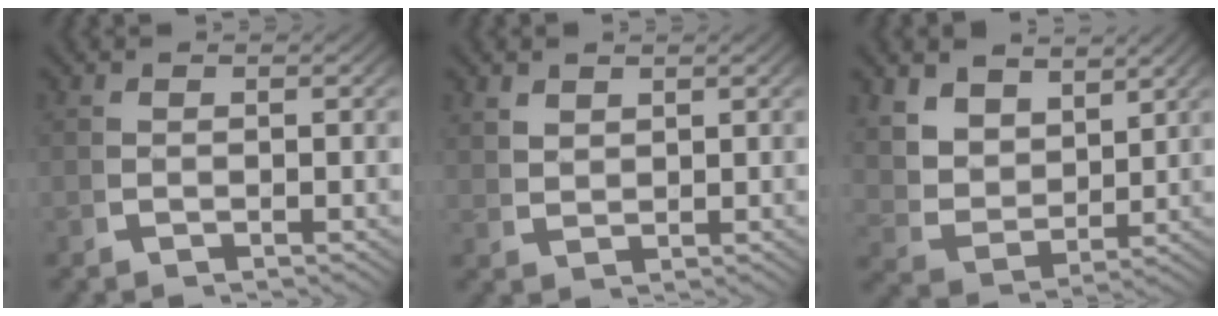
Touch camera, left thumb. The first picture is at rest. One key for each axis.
{"total": 1.9, "fx": 1.7, "fy": 0.5, "fz": 0.5, "tx": -0.004, "ty": 0.001, "tz": 0.043}
{"total": 6.1, "fx": 2.4, "fy": 4.2, "fz": 3.7, "tx": -0.089, "ty": -0.025, "tz": 0.054}